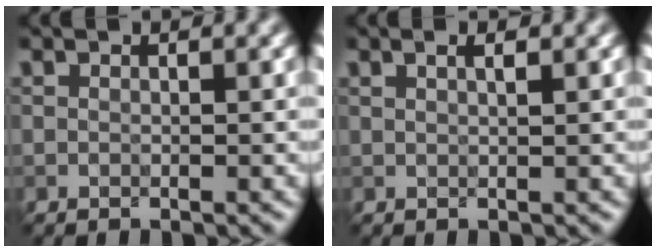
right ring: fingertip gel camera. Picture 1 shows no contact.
{"total": 1.3, "force": [0.7, 0.5, 1.0], "torque": [0.000, 0.003, -0.001]}